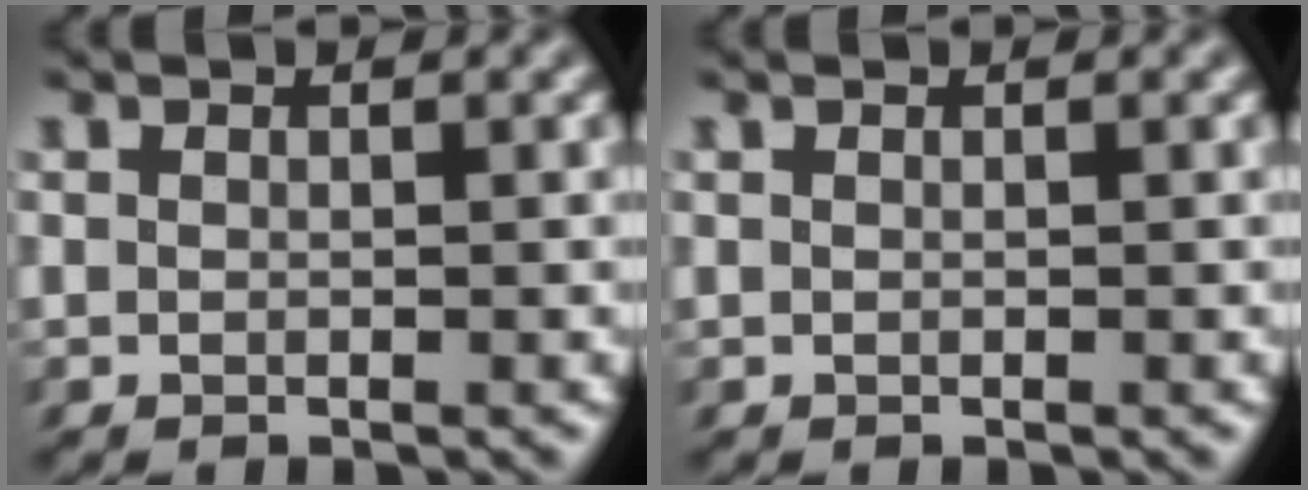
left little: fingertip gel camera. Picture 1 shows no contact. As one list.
[{"total": 0.0}]